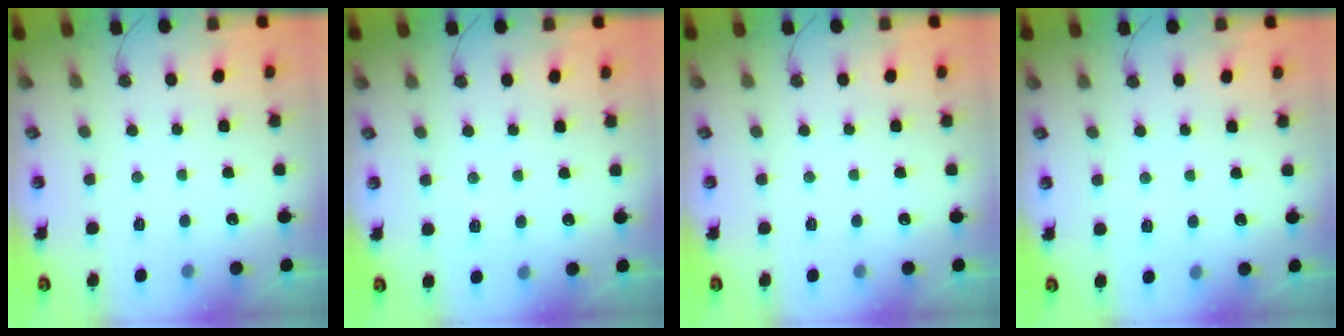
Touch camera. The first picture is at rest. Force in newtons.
{"total": 1.9, "press": 1.9, "slide": 0.4}
{"total": 0.0}
{"total": 1.4, "press": 1.4, "slide": 0.5}